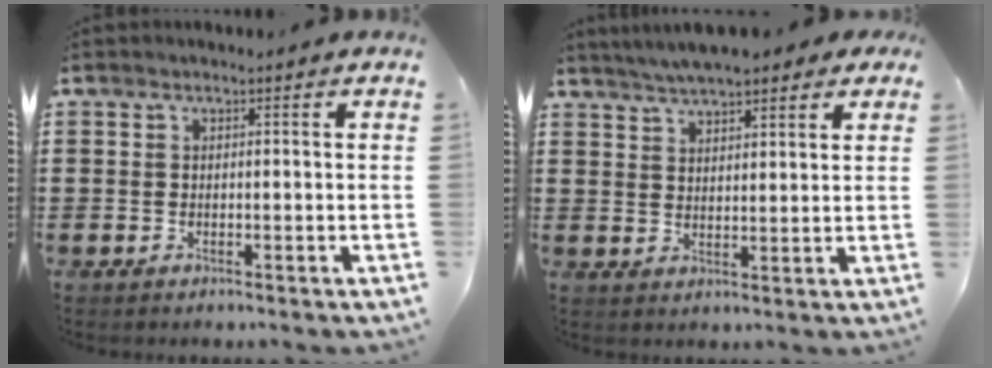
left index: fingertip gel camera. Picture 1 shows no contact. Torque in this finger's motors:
{"motor_torque": [1.07, -1.07, 0.61, 0.21]}